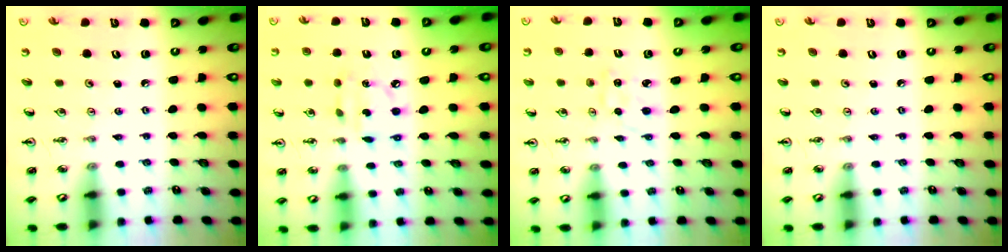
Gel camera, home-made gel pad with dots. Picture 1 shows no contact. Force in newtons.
{"total": 7.5, "press": 7.5, "slide": 0.4}
{"total": 1.5, "press": 1.4, "slide": 0.4}
{"total": 0.0}